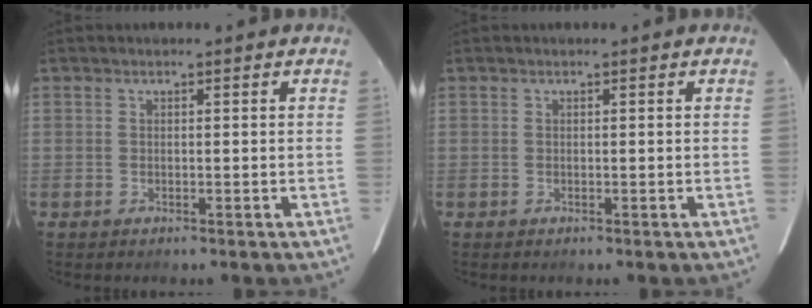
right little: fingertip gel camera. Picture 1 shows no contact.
{"total": 0.0}